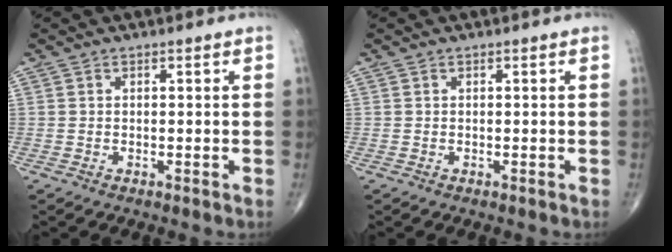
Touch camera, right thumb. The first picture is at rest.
{"total": 0.0}